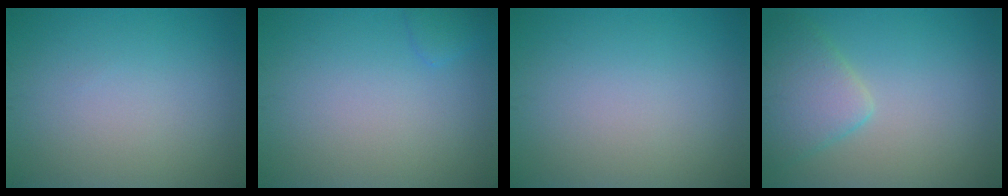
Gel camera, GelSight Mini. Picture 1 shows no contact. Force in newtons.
{"total": 1.0, "press": 1.0, "slide": 0.1}
{"total": 0.0}
{"total": 3.9, "press": 3.9, "slide": 0.4}